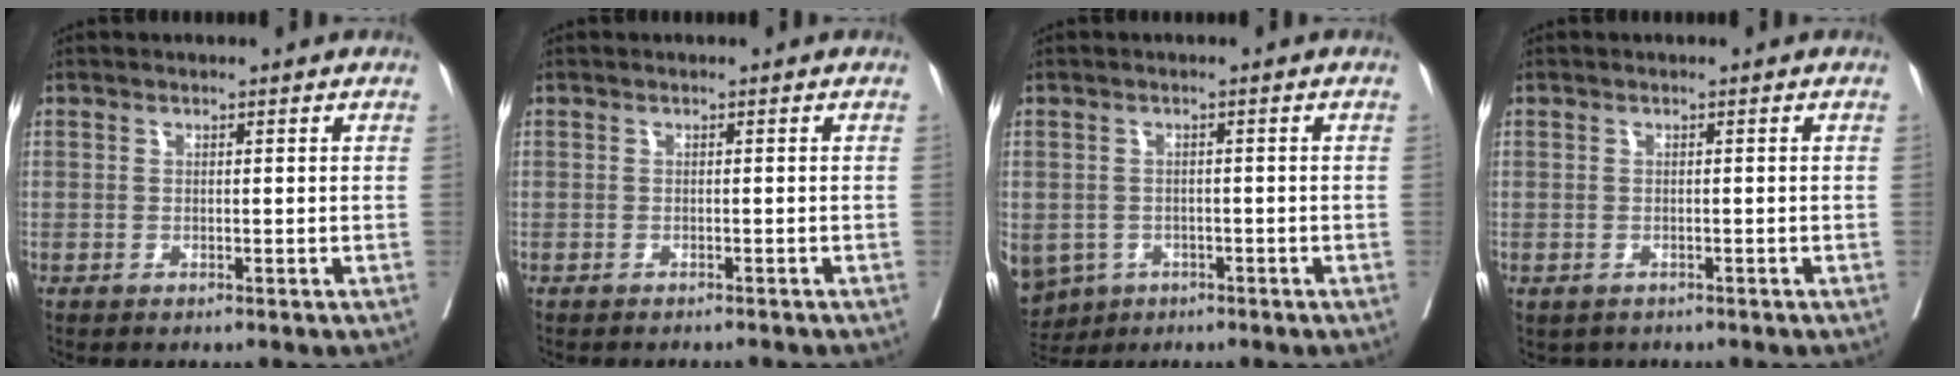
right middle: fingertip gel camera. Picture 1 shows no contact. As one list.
[{"total": 3.1, "force": [-3.0, 0.2, 0.8], "torque": [-0.008, -0.007, -0.036]}, {"total": 11.6, "force": [-5.3, 9.5, 4.0], "torque": [-0.128, -0.009, -0.066]}, {"total": 1.7, "force": [-1.2, 1.1, 0.3], "torque": [-0.006, -0.001, -0.015]}]